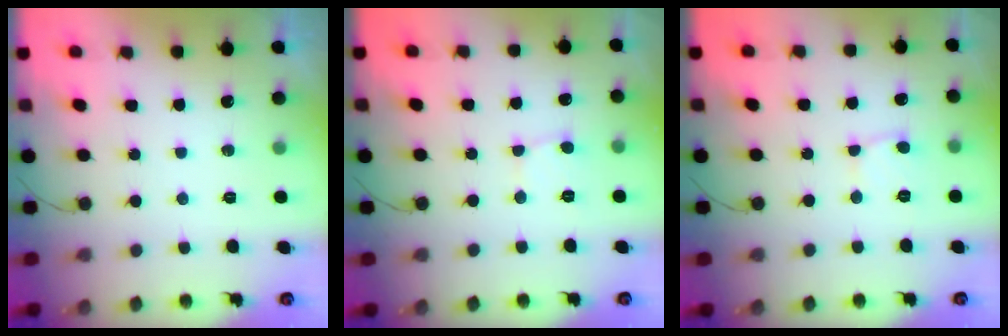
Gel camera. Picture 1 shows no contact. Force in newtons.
{"total": 3.3, "press": 3.3, "slide": 0.2}
{"total": 2.1, "press": 2.1, "slide": 0.1}